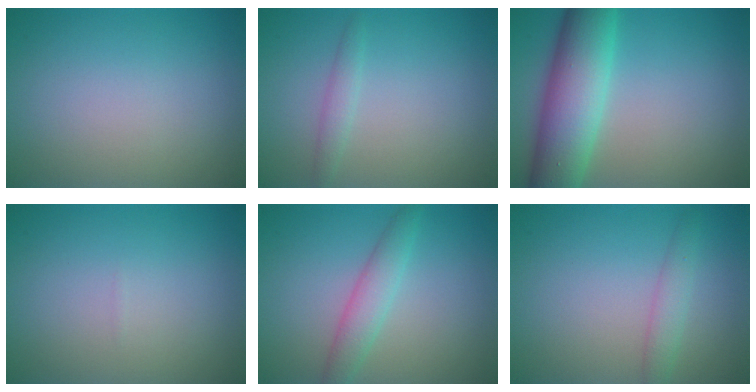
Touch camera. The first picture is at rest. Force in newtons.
{"total": 1.2, "press": 1.2, "slide": 0.1}
{"total": 8.8, "press": 8.8, "slide": 0.2}
{"total": 0.0}
{"total": 2.7, "press": 2.7, "slide": 0.1}
{"total": 1.8, "press": 1.8, "slide": 0.1}